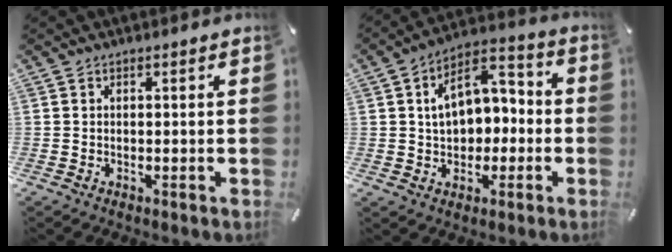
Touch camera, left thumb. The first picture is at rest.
{"total": 10.5, "force": [1.3, 8.4, 6.2], "torque": [-0.087, 0.001, 0.025]}